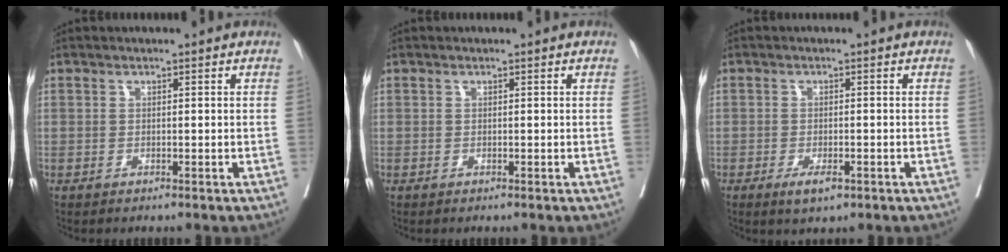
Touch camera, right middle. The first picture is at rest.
{"total": 0.0}
{"total": 3.0, "force": [-1.6, 1.0, 2.3], "torque": [-0.039, -0.001, -0.023]}